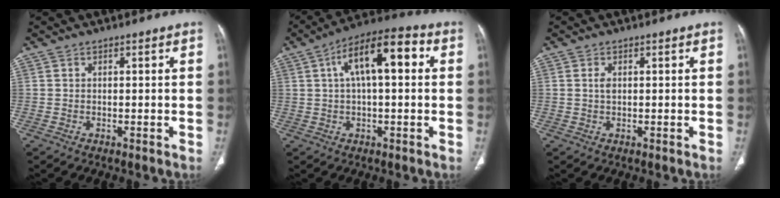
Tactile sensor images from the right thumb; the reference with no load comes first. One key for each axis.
{"total": 13.0, "fx": 3.1, "fy": 5.2, "fz": 11.5, "tx": -0.184, "ty": 0.032, "tz": 0.041}
{"total": 1.5, "fx": 0.3, "fy": 0.8, "fz": 1.2, "tx": -0.024, "ty": 0.002, "tz": 0.006}